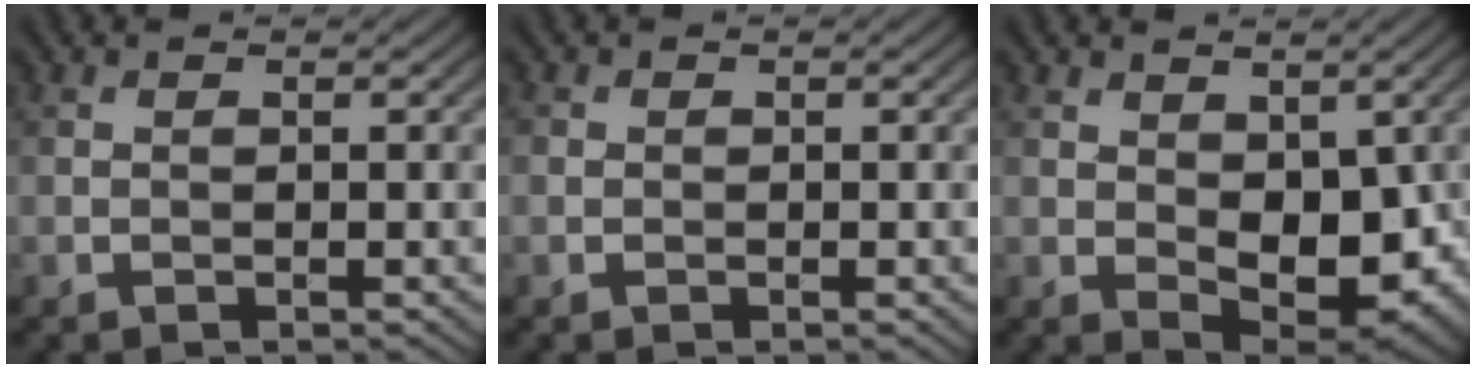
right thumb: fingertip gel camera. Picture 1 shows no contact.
{"total": 0.6, "force": [0.0, 0.5, 0.1], "torque": [0.001, -0.002, -0.002]}
{"total": 7.5, "force": [0.4, 4.3, 6.1], "torque": [-0.102, -0.012, 0.012]}